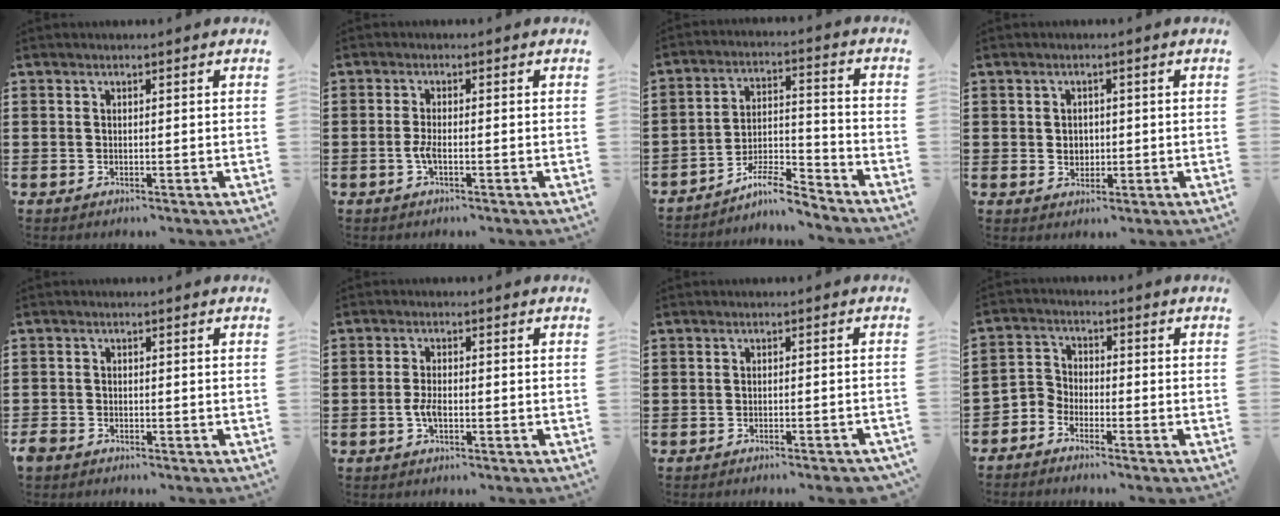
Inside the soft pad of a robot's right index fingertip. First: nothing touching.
{"total": 2.4, "force": [-0.9, 0.5, 2.1], "torque": [-0.054, -0.005, -0.021]}
{"total": 7.2, "force": [-6.5, 0.9, 2.9], "torque": [-0.057, 0.007, -0.126]}
{"total": 2.1, "force": [0.0, 1.8, 1.1], "torque": [-0.021, 0.002, -0.003]}
{"total": 1.9, "force": [-1.5, 1.0, 0.4], "torque": [-0.017, 0.002, -0.035]}
{"total": 2.6, "force": [-0.9, 0.7, 2.4], "torque": [-0.060, -0.010, -0.019]}
{"total": 1.6, "force": [-1.5, -0.1, 0.8], "torque": [-0.013, 0.000, -0.028]}
{"total": 3.2, "force": [-3.0, 1.1, -0.2], "torque": [-0.014, 0.004, -0.070]}